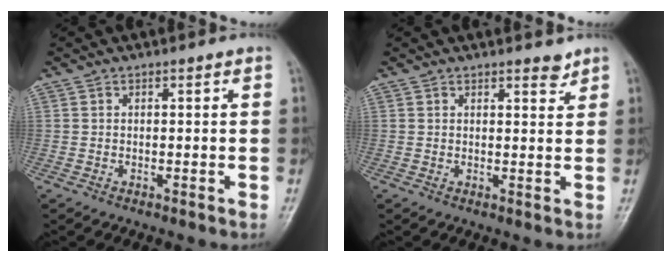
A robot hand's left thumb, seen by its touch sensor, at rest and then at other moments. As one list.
[{"total": 2.3, "force": [2.0, 0.8, 0.9], "torque": [0.001, -0.014, 0.026]}]